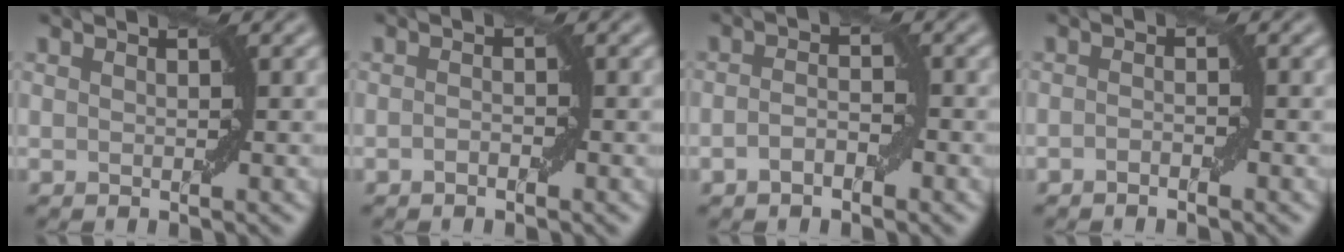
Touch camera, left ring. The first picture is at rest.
{"total": 0.8, "force": [-0.5, 0.3, 0.6], "torque": [-0.011, 0.003, -0.008]}
{"total": 2.1, "force": [-1.0, 1.0, 1.6], "torque": [-0.030, 0.003, -0.021]}
{"total": 0.9, "force": [-0.7, 0.2, 0.6], "torque": [-0.010, 0.004, -0.011]}